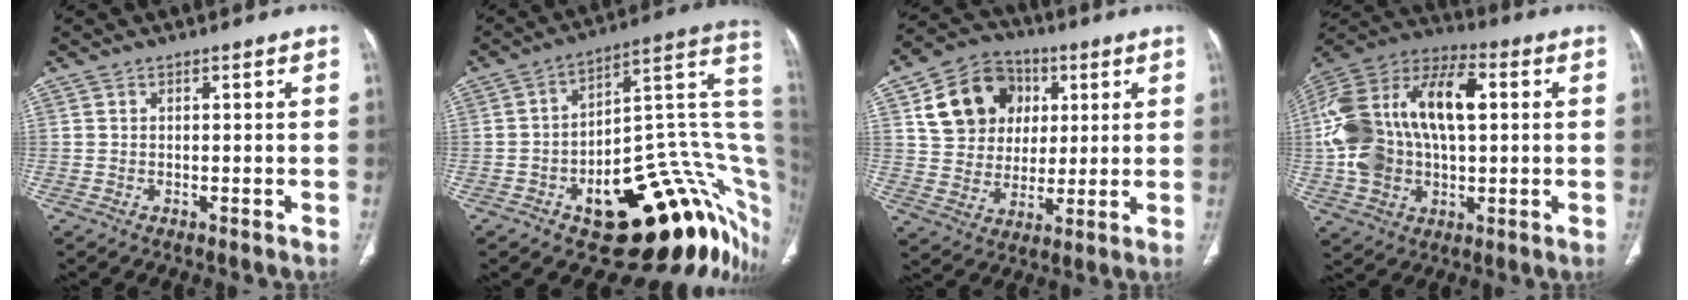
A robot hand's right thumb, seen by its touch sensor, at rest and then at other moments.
{"total": 27.9, "force": [-8.5, 12.6, 23.5], "torque": [-0.188, 0.083, -0.110]}
{"total": 15.4, "force": [5.0, 12.8, 6.9], "torque": [-0.092, 0.006, 0.089]}
{"total": 27.6, "force": [3.7, 16.6, 21.8], "torque": [-0.452, 0.035, 0.065]}